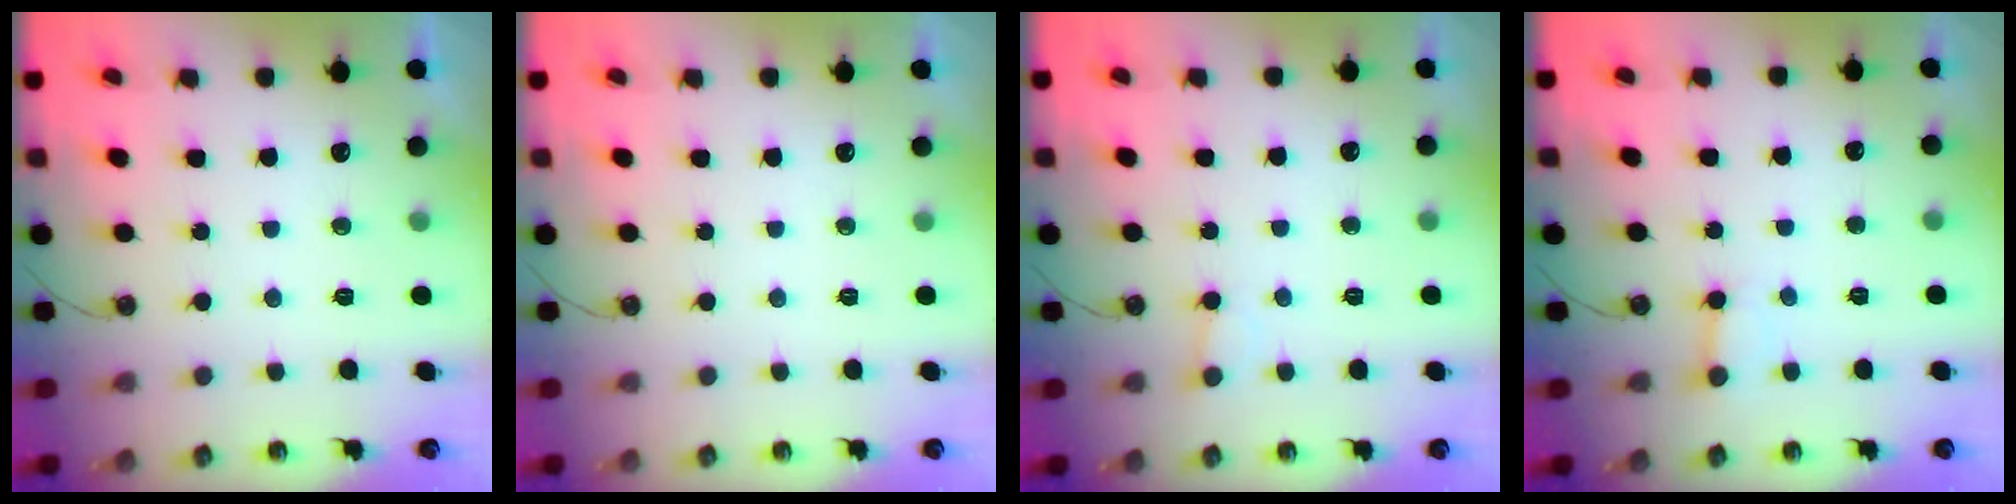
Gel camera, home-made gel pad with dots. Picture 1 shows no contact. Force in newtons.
{"total": 0.0}
{"total": 3.7, "press": 3.7, "slide": 0.3}
{"total": 2.6, "press": 2.6, "slide": 0.4}